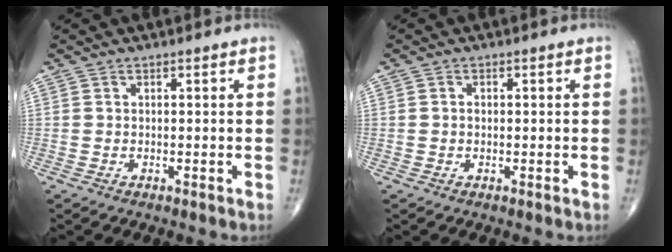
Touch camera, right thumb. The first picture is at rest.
{"total": 1.0, "force": [0.0, 0.8, 0.6], "torque": [-0.007, 0.003, -0.001]}